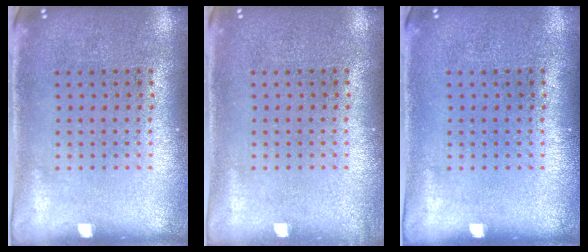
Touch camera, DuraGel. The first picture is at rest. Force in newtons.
{"total": 0.5, "press": 0.5, "slide": 0.1}
{"total": 0.0}